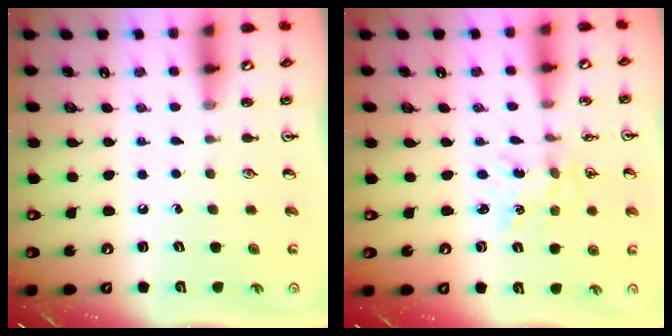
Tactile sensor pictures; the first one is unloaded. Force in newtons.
{"total": 1.7, "press": 1.7, "slide": 0.3}